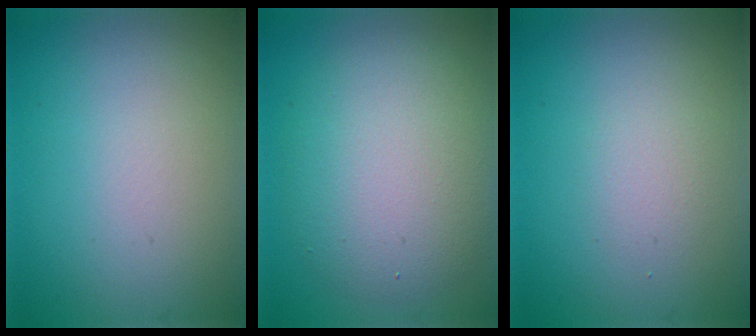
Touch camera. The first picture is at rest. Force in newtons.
{"total": 6.6, "press": 6.6, "slide": 0.5}
{"total": 1.5, "press": 1.4, "slide": 0.1}